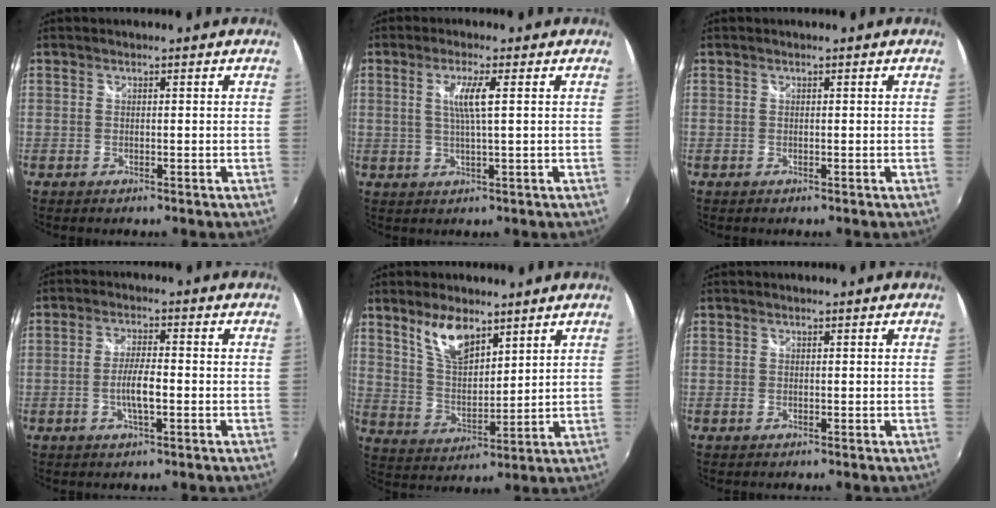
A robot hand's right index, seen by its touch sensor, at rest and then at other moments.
{"total": 4.6, "force": [1.1, -0.1, 4.4], "torque": [-0.086, -0.004, 0.021]}
{"total": 0.0}
{"total": 5.1, "force": [-1.4, 1.1, 4.7], "torque": [-0.093, -0.001, -0.024]}
{"total": 9.4, "force": [6.2, 4.0, 5.8], "torque": [-0.104, 0.004, 0.125]}
{"total": 0.0}